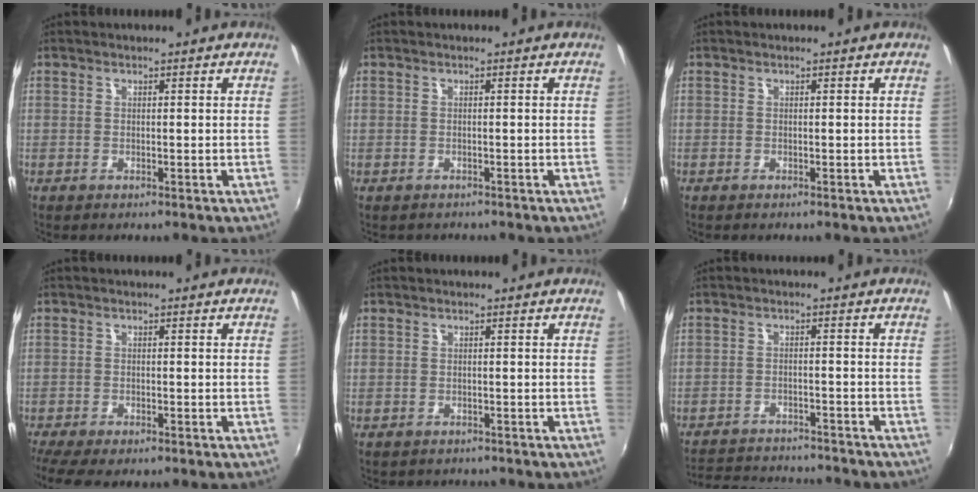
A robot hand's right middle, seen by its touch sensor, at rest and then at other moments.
{"total": 1.2, "force": [-0.8, 0.9, -0.1], "torque": [-0.003, 0.001, -0.011]}
{"total": 0.0}
{"total": 5.5, "force": [-4.4, 1.2, 3.1], "torque": [-0.078, -0.031, -0.075]}
{"total": 1.8, "force": [-1.0, 1.5, -0.1], "torque": [-0.003, 0.004, -0.011]}
{"total": 14.1, "force": [-12.9, 3.2, 4.8], "torque": [-0.108, 0.000, -0.182]}